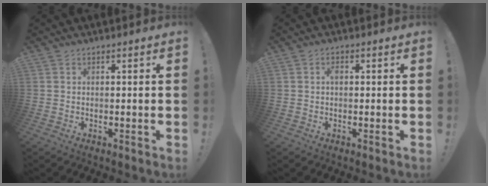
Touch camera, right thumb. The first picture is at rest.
{"total": 1.1, "force": [-0.1, 0.7, 0.8], "torque": [-0.010, 0.004, -0.004]}